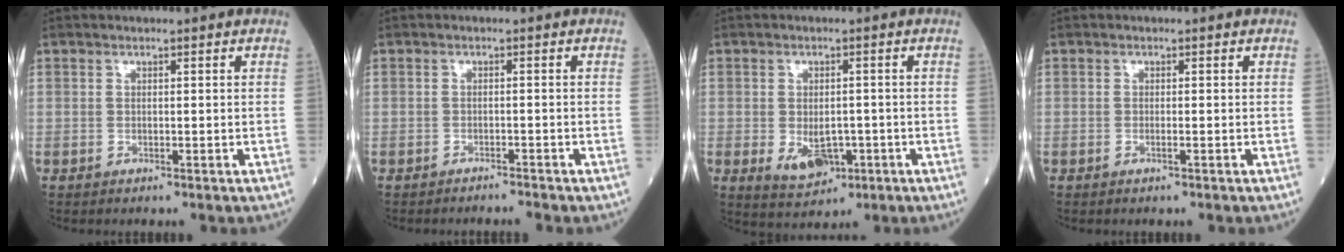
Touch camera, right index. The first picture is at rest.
{"total": 1.6, "force": [-1.6, -0.3, 0.0], "torque": [0.001, -0.003, -0.021]}
{"total": 5.6, "force": [-1.7, 3.3, 4.2], "torque": [-0.071, -0.006, -0.015]}
{"total": 0.7, "force": [-0.2, -0.1, 0.6], "torque": [-0.014, -0.001, -0.004]}